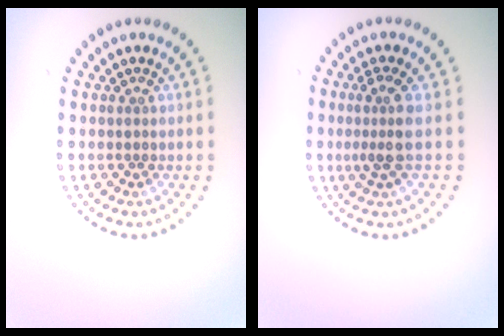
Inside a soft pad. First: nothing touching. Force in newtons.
{"total": 2.6, "press": 2.0, "slide": 1.6}